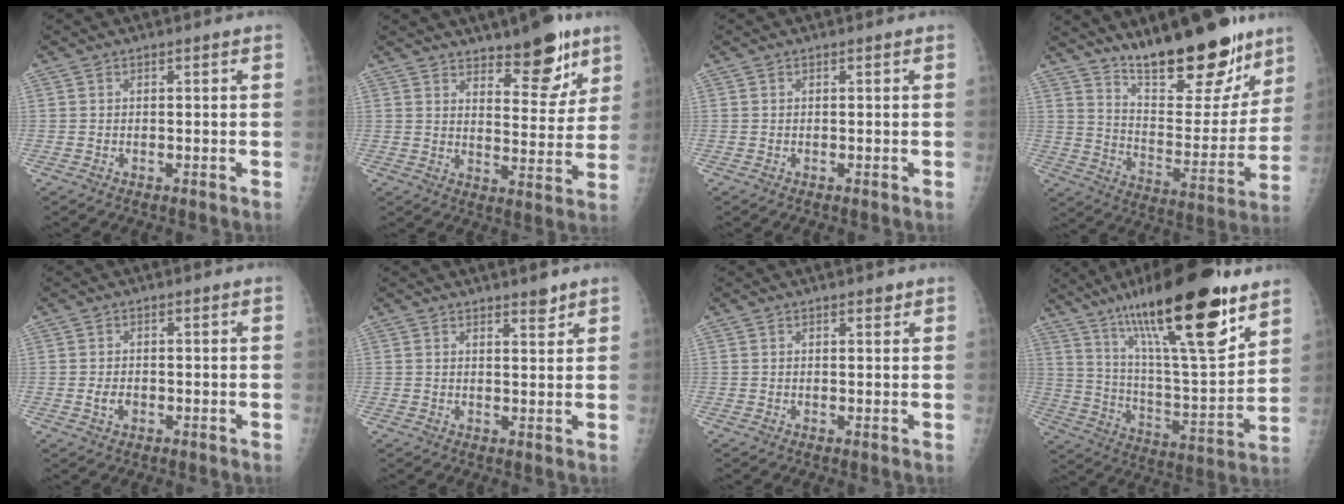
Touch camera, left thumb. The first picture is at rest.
{"total": 11.9, "force": [8.1, 4.6, 7.5], "torque": [-0.064, -0.054, 0.121]}
{"total": 0.0}
{"total": 21.8, "force": [15.9, 7.1, 13.1], "torque": [-0.146, -0.103, 0.253]}
{"total": 2.1, "force": [-0.5, 1.5, 1.4], "torque": [-0.023, 0.002, -0.007]}
{"total": 2.7, "force": [2.2, 0.7, 1.4], "torque": [-0.013, -0.017, 0.033]}
{"total": 1.5, "force": [1.0, 0.6, 0.9], "torque": [-0.006, -0.004, 0.013]}
{"total": 27.5, "force": [16.9, 6.5, 20.7], "torque": [-0.323, -0.058, 0.284]}